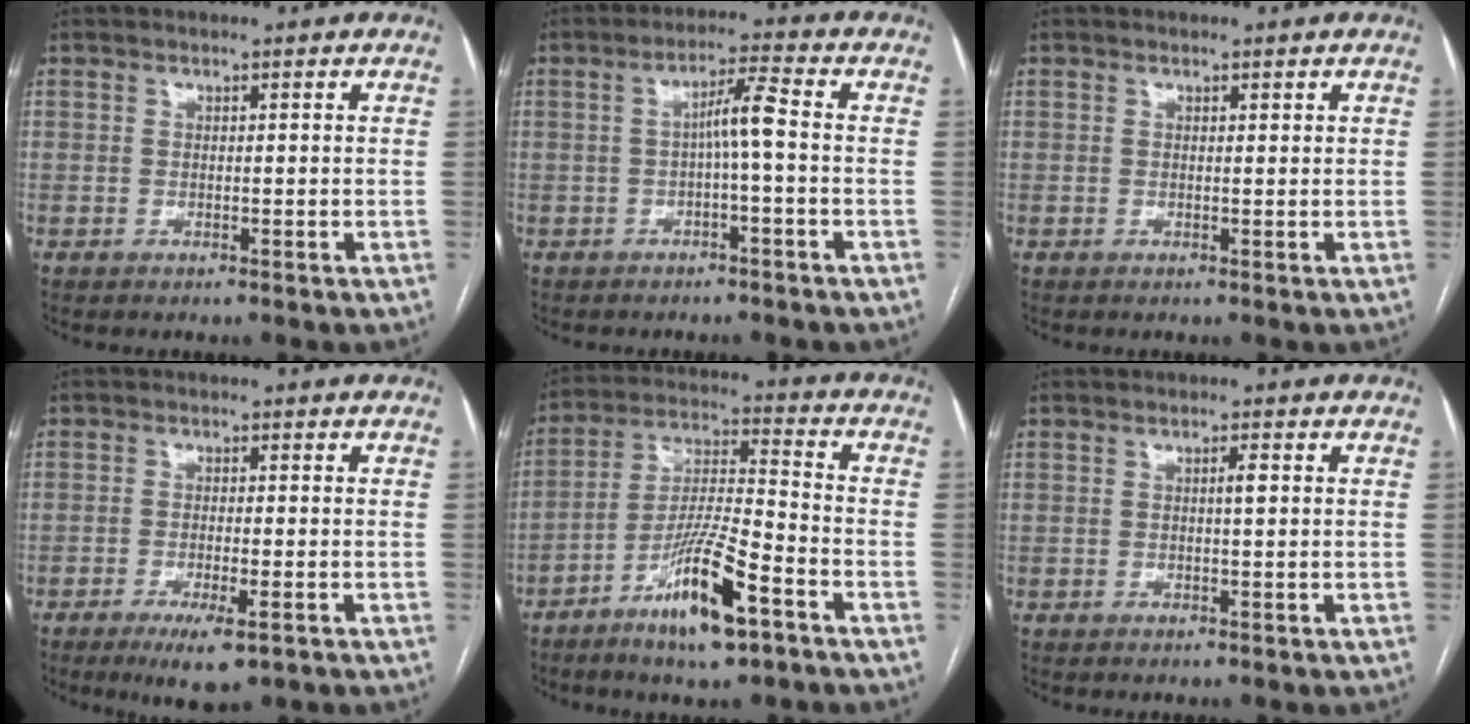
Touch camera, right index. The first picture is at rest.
{"total": 4.5, "force": [-0.4, 0.1, 4.5], "torque": [-0.075, 0.016, -0.004]}
{"total": 0.5, "force": [0.4, 0.2, 0.3], "torque": [-0.005, -0.001, 0.004]}
{"total": 5.8, "force": [-3.2, 1.2, 4.6], "torque": [-0.078, -0.012, -0.047]}
{"total": 12.9, "force": [-7.3, 1.7, 10.5], "torque": [-0.201, -0.013, -0.132]}
{"total": 1.4, "force": [0.3, 0.1, 1.3], "torque": [-0.024, 0.002, 0.004]}